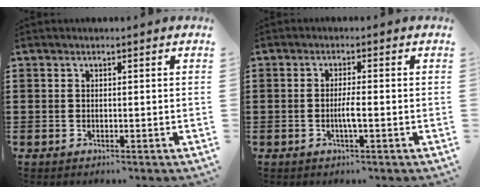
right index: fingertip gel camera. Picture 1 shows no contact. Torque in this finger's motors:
{"motor_torque": [0.60, 0.22, 0.04, 0.03]}